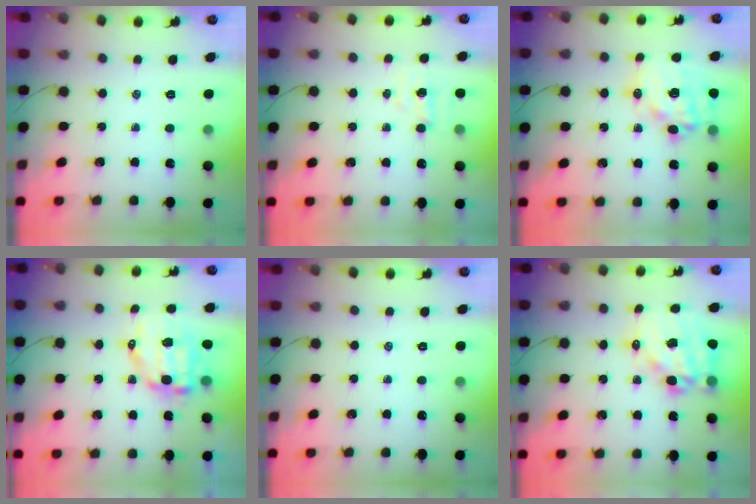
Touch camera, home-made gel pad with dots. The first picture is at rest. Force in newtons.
{"total": 2.7, "press": 2.6, "slide": 0.7}
{"total": 15.6, "press": 15.2, "slide": 3.4}
{"total": 9.9, "press": 9.7, "slide": 2.0}
{"total": 0.0}
{"total": 15.4, "press": 14.9, "slide": 3.6}